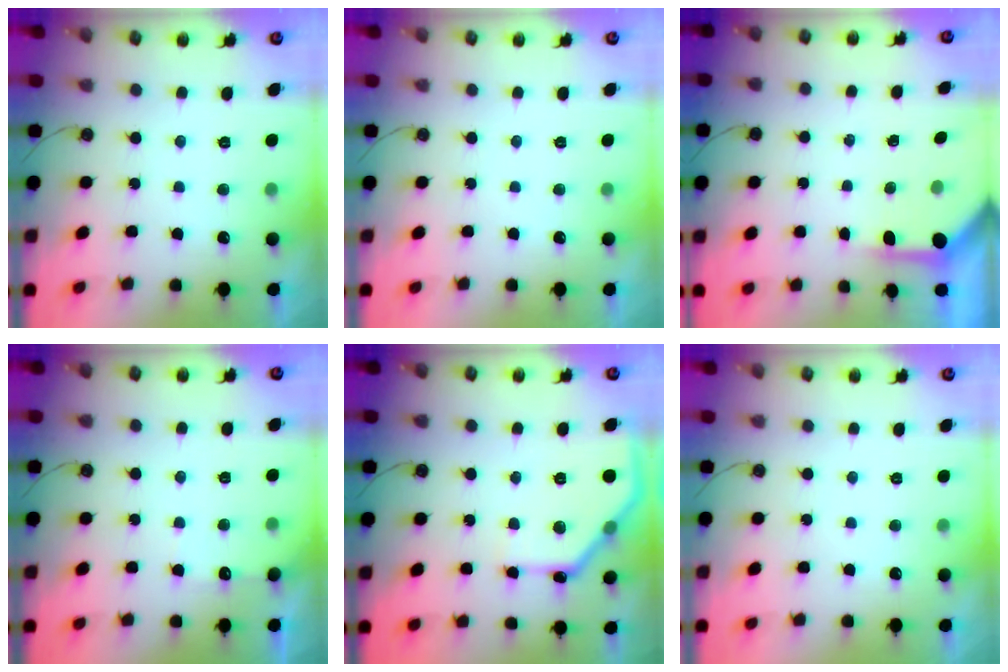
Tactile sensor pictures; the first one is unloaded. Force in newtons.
{"total": 0.0}
{"total": 4.0, "press": 4.0, "slide": 0.4}
{"total": 3.8, "press": 3.8, "slide": 0.4}
{"total": 10.5, "press": 10.5, "slide": 0.3}
{"total": 0.0}